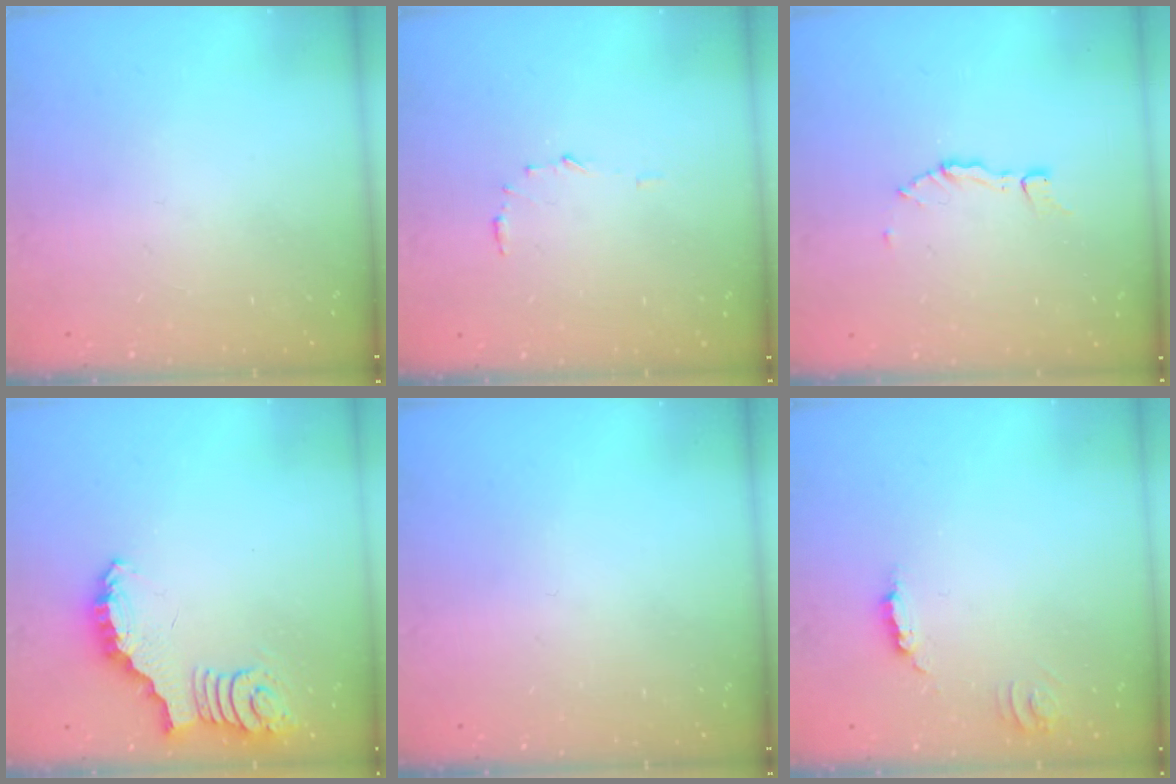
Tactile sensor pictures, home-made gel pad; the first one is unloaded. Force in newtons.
{"total": 4.5, "press": 4.5, "slide": 0.4}
{"total": 2.8, "press": 2.8, "slide": 0.2}
{"total": 2.5, "press": 2.5, "slide": 0.5}
{"total": 0.0}
{"total": 5.7, "press": 5.7, "slide": 0.3}